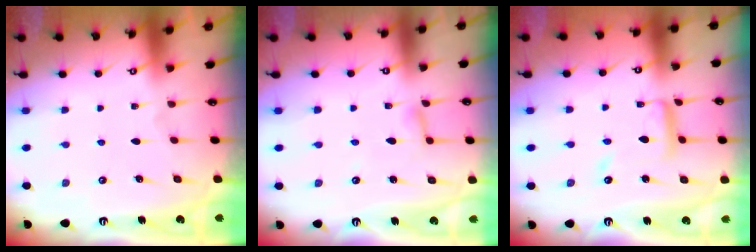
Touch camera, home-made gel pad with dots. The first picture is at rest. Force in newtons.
{"total": 4.0, "press": 4.0, "slide": 0.3}
{"total": 11.0, "press": 11.0, "slide": 1.2}